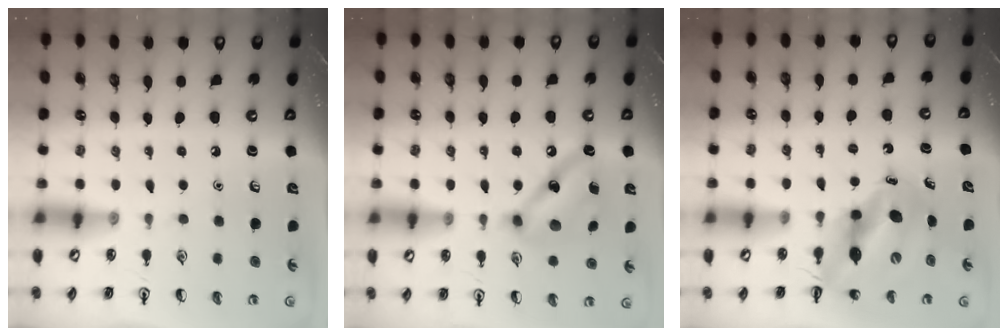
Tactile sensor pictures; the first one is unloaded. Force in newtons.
{"total": 10.3, "press": 10.3, "slide": 0.5}
{"total": 11.1, "press": 10.7, "slide": 3.0}